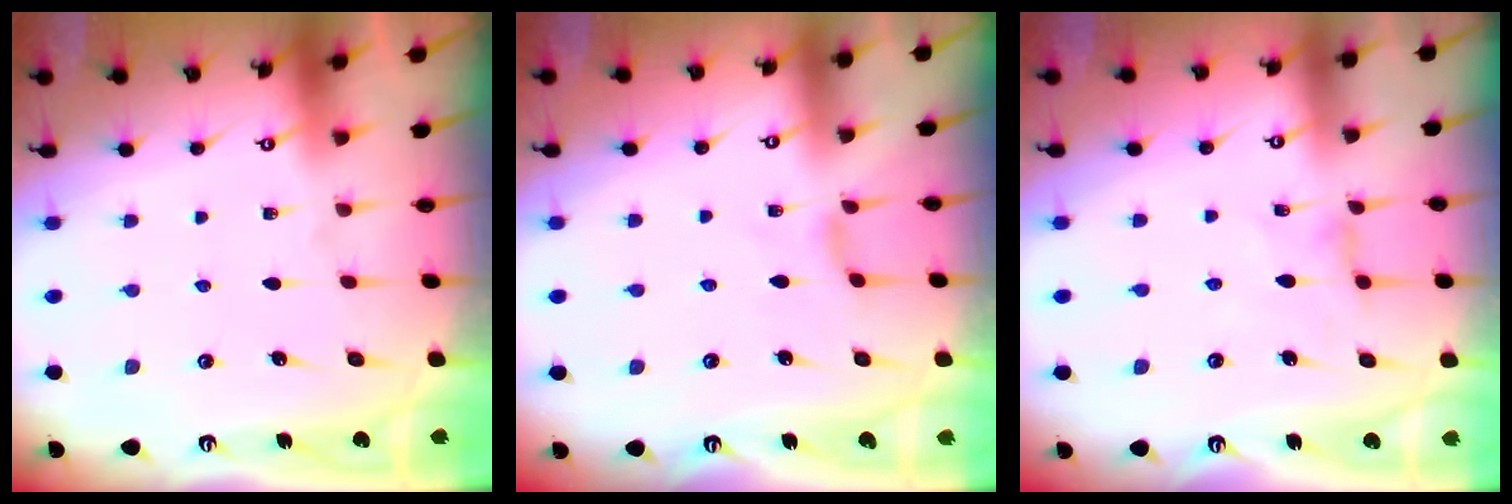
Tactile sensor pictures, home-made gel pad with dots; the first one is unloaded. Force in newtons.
{"total": 1.3, "press": 1.2, "slide": 0.3}
{"total": 1.8, "press": 1.7, "slide": 0.4}